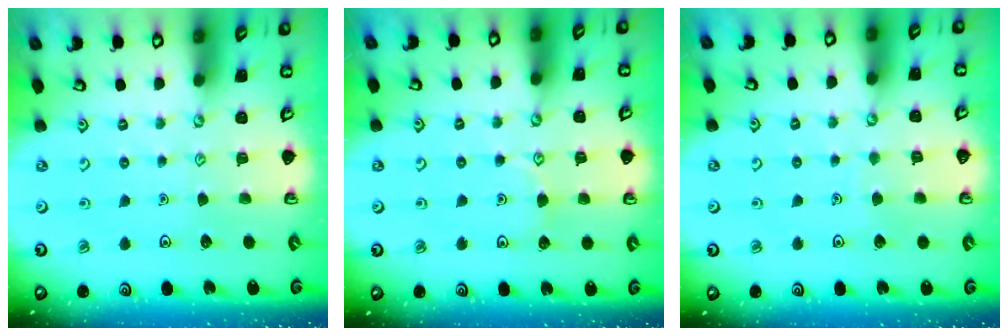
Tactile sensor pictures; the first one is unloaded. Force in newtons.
{"total": 4.5, "press": 4.5, "slide": 0.5}
{"total": 2.8, "press": 2.8, "slide": 0.1}